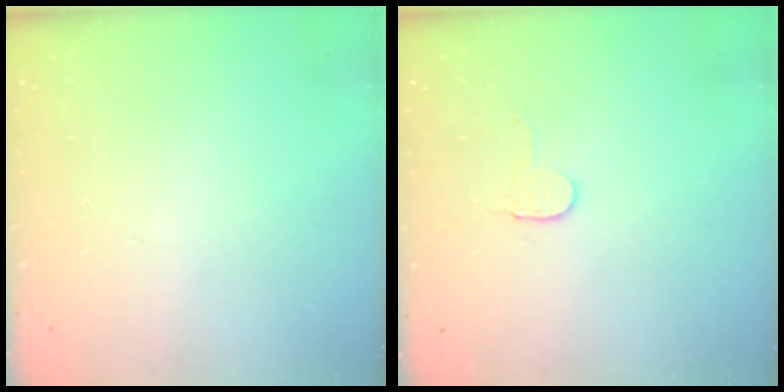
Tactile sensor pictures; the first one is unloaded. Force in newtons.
{"total": 2.7, "press": 2.7, "slide": 0.2}